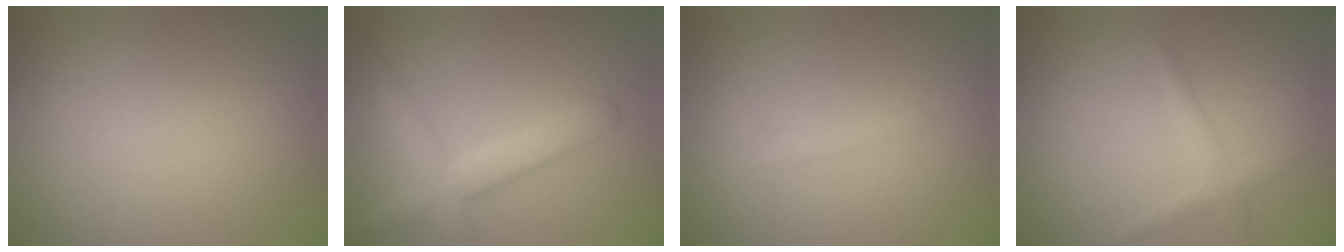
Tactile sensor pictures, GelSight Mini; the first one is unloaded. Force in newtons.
{"total": 4.1, "press": 4.1, "slide": 0.2}
{"total": 1.0, "press": 1.0, "slide": 0.0}
{"total": 1.4, "press": 1.4, "slide": 0.0}